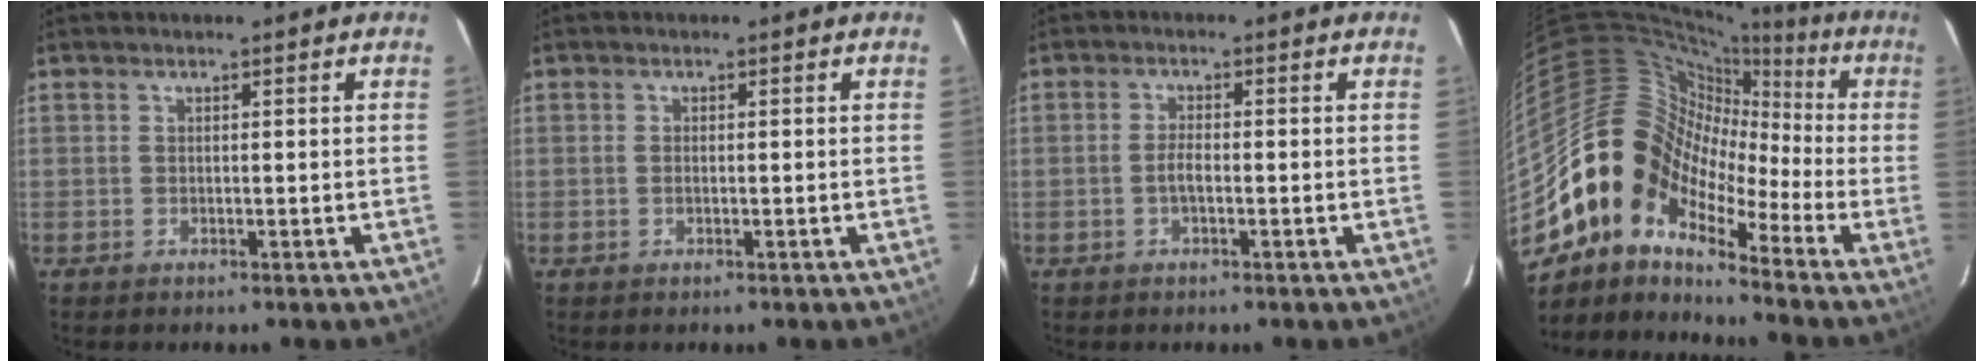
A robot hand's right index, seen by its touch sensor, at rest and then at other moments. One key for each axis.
{"total": 0.9, "fx": -0.1, "fy": 0.5, "fz": 0.7, "tx": -0.016, "ty": 0.000, "tz": -0.004}
{"total": 2.2, "fx": -0.8, "fy": 0.7, "fz": 2.0, "tx": -0.039, "ty": 0.001, "tz": -0.015}
{"total": 13.0, "fx": -6.3, "fy": 9.0, "fz": 7.0, "tx": -0.105, "ty": 0.012, "tz": -0.146}